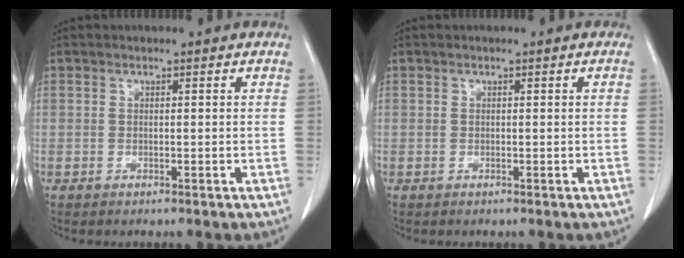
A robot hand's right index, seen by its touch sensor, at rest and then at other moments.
{"total": 0.0}